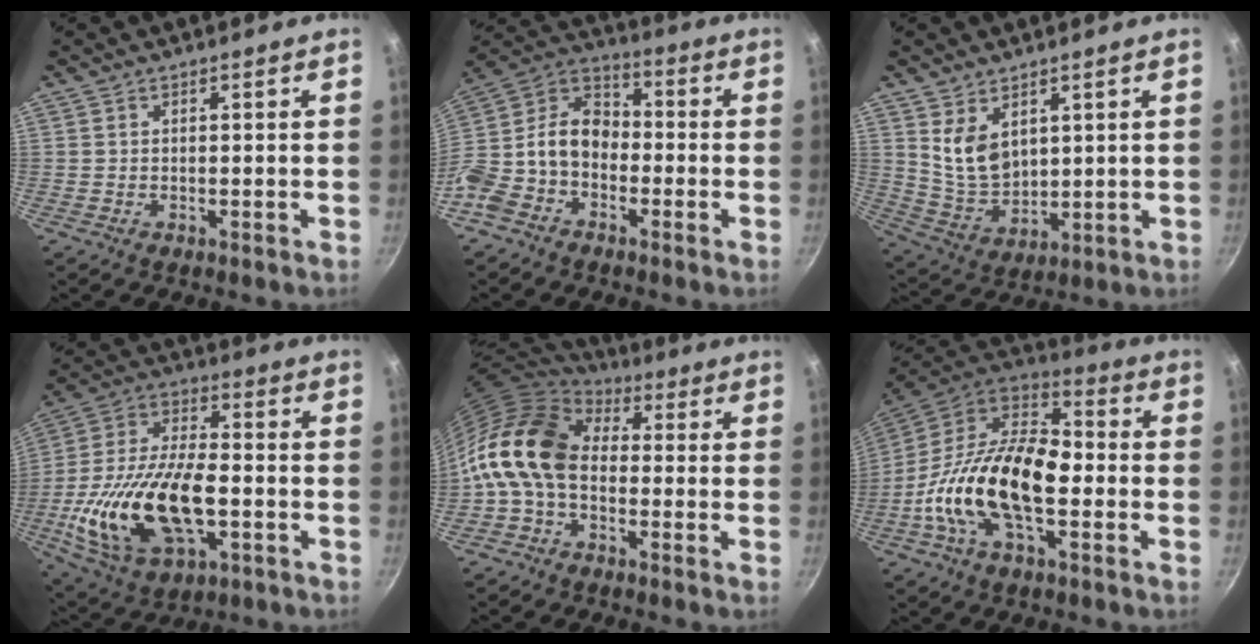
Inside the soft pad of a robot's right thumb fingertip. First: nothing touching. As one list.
[{"total": 16.8, "force": [-2.8, 12.9, 10.4], "torque": [-0.195, 0.068, -0.073]}, {"total": 8.2, "force": [3.7, 5.3, 5.1], "torque": [-0.075, -0.036, 0.088]}, {"total": 23.5, "force": [-5.2, 12.4, 19.2], "torque": [-0.372, 0.025, -0.090]}, {"total": 15.0, "force": [-0.5, 10.3, 10.8], "torque": [-0.190, 0.033, -0.031]}, {"total": 22.3, "force": [-4.3, 11.8, 18.5], "torque": [-0.321, 0.047, -0.098]}]